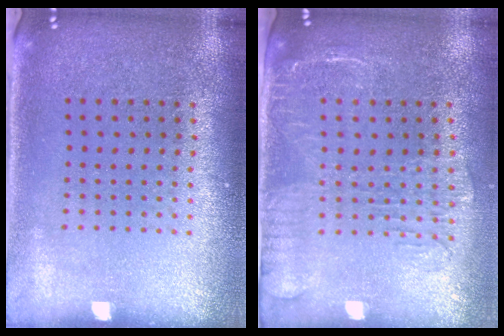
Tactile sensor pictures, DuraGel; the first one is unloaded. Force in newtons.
{"total": 2.0, "press": 1.7, "slide": 1.0}